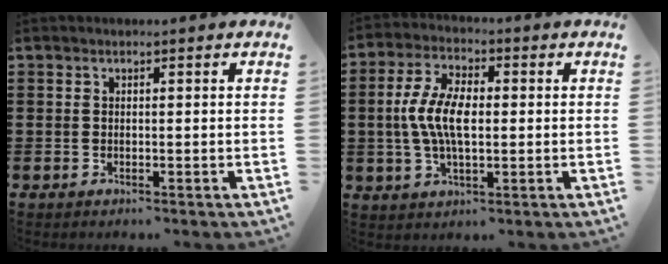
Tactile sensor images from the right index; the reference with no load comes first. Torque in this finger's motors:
{"motor_torque": [1.64, -0.50, 0.79, 0.21]}